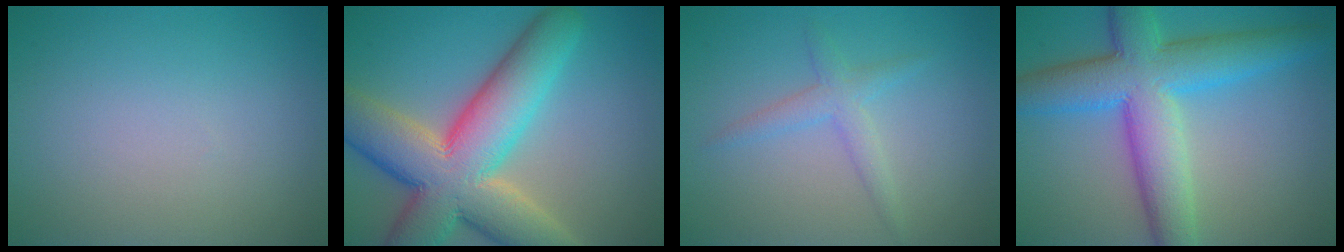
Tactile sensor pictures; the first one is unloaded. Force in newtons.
{"total": 13.0, "press": 12.9, "slide": 1.1}
{"total": 2.1, "press": 2.1, "slide": 0.3}
{"total": 9.6, "press": 9.6, "slide": 0.2}